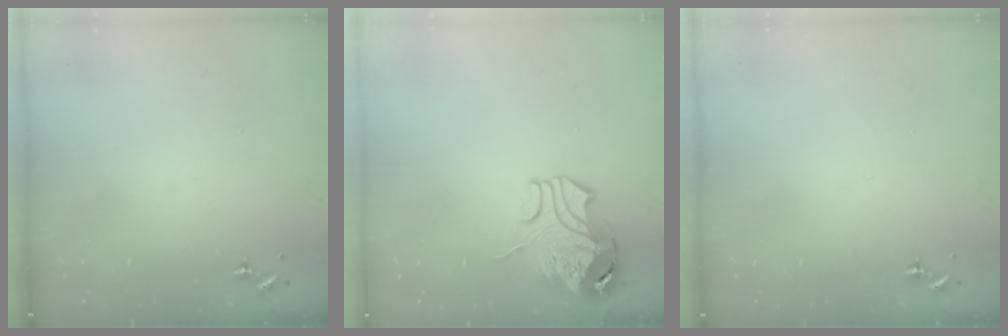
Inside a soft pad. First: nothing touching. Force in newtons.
{"total": 10.8, "press": 10.7, "slide": 1.3}
{"total": 0.0}